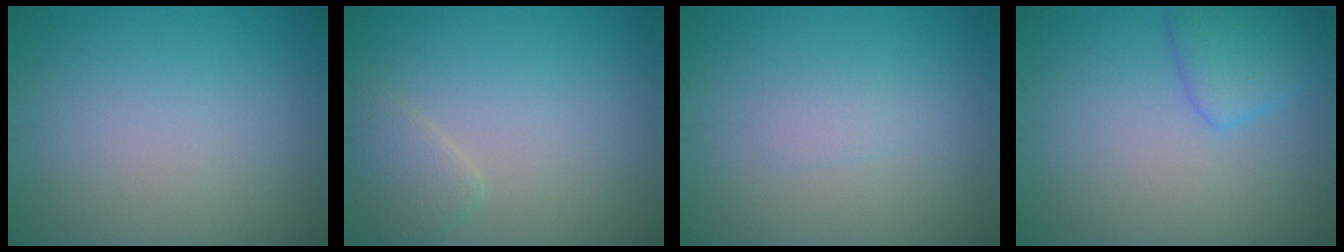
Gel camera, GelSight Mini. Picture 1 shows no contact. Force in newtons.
{"total": 1.8, "press": 1.8, "slide": 0.1}
{"total": 1.0, "press": 1.0, "slide": 0.1}
{"total": 2.8, "press": 2.8, "slide": 0.2}